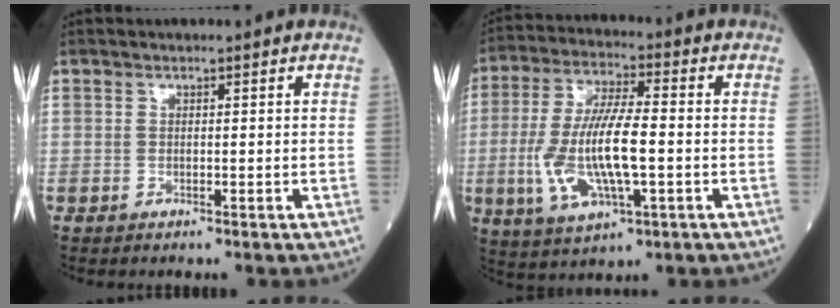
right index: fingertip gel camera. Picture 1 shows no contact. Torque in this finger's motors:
{"motor_torque": [0.44, -0.20, 0.81, 0.21]}